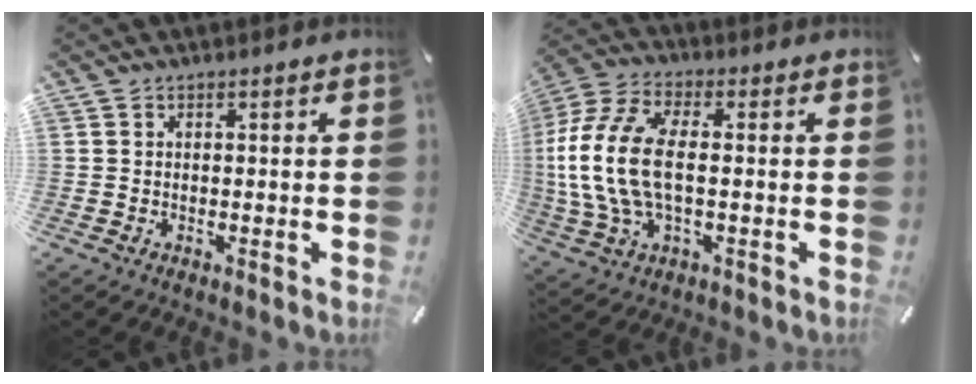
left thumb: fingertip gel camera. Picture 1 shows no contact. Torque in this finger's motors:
{"motor_torque": [0.18, 1.48, 1.66, -1.11, 0.87]}